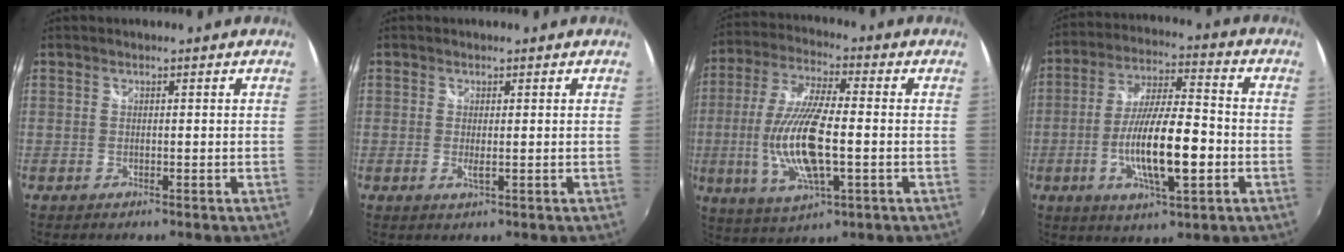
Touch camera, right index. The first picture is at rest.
{"total": 1.5, "force": [-0.1, 0.1, 1.5], "torque": [-0.030, -0.005, -0.003]}
{"total": 15.6, "force": [-2.4, 4.6, 14.7], "torque": [-0.299, -0.010, -0.042]}
{"total": 14.7, "force": [-3.8, 3.4, 13.7], "torque": [-0.260, -0.008, -0.066]}